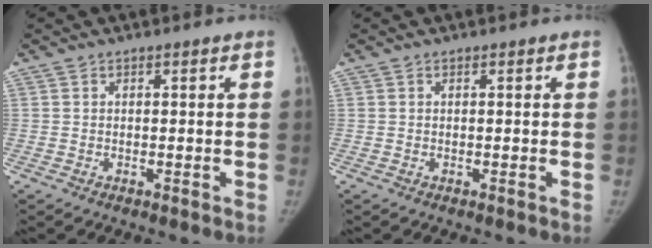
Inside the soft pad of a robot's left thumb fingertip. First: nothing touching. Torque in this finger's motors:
{"motor_torque": [0.00, 0.00, 0.13, -0.13, 0.00]}